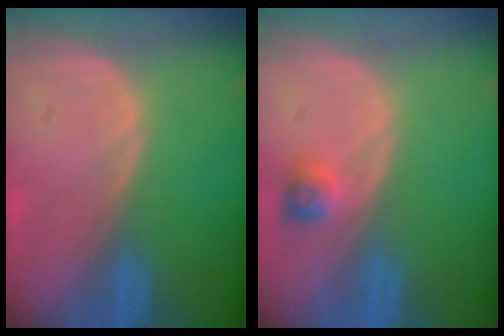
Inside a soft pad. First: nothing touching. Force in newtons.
{"total": 2.3, "press": 2.2, "slide": 0.3}